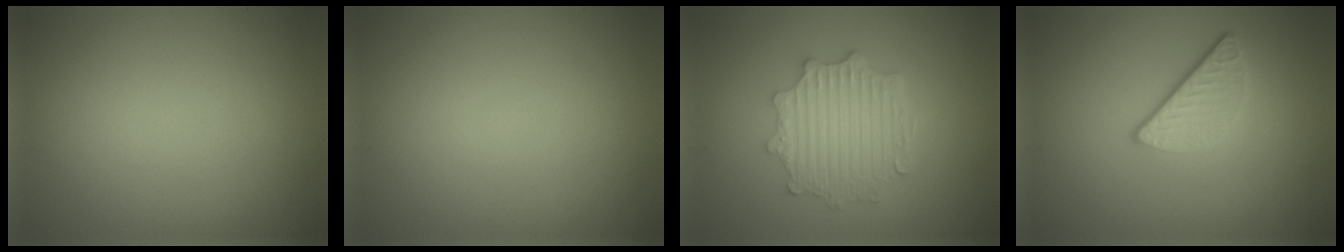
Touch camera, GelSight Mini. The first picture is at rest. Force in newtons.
{"total": 0.0}
{"total": 4.6, "press": 3.8, "slide": 2.6}
{"total": 3.2, "press": 2.5, "slide": 2.0}